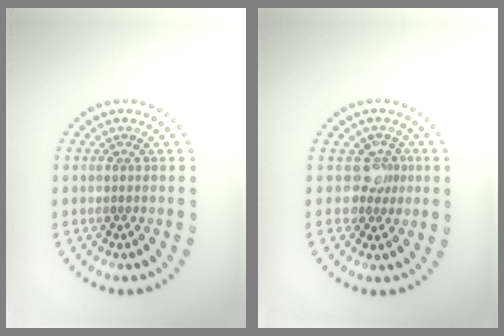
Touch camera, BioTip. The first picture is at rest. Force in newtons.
{"total": 2.1, "press": 1.6, "slide": 1.3}